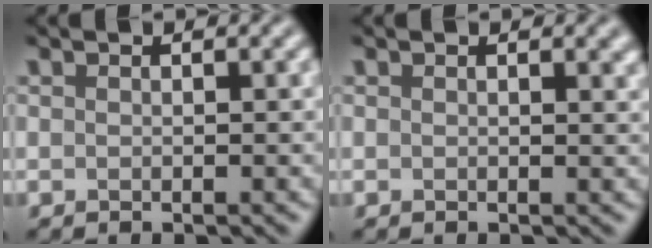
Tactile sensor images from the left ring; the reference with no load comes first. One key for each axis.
{"total": 0.9, "fx": 0.6, "fy": 0.2, "fz": 0.6, "tx": -0.002, "ty": 0.001, "tz": 0.009}